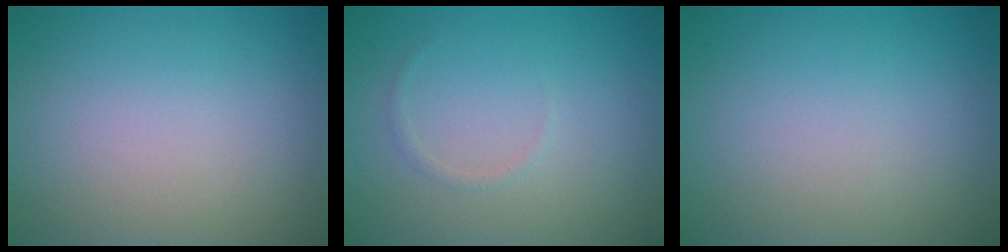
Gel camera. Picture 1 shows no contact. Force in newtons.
{"total": 0.6, "press": 0.6, "slide": 0.1}
{"total": 0.0}